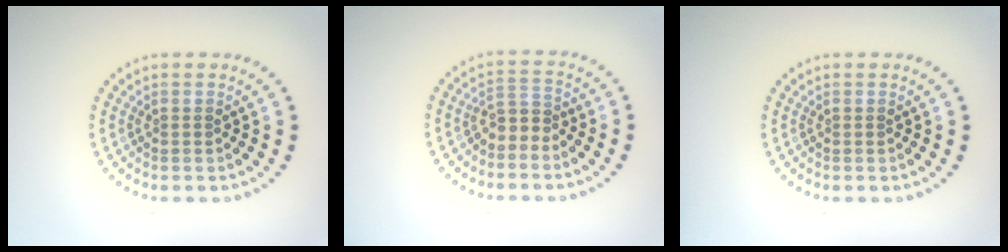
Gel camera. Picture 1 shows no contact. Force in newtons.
{"total": 1.7, "press": 1.4, "slide": 1.0}
{"total": 0.0}